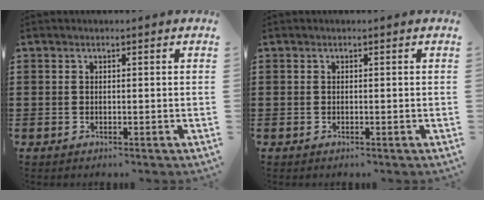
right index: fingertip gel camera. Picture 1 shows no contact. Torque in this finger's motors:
{"motor_torque": [0.00, 0.05, 0.00, 0.00]}